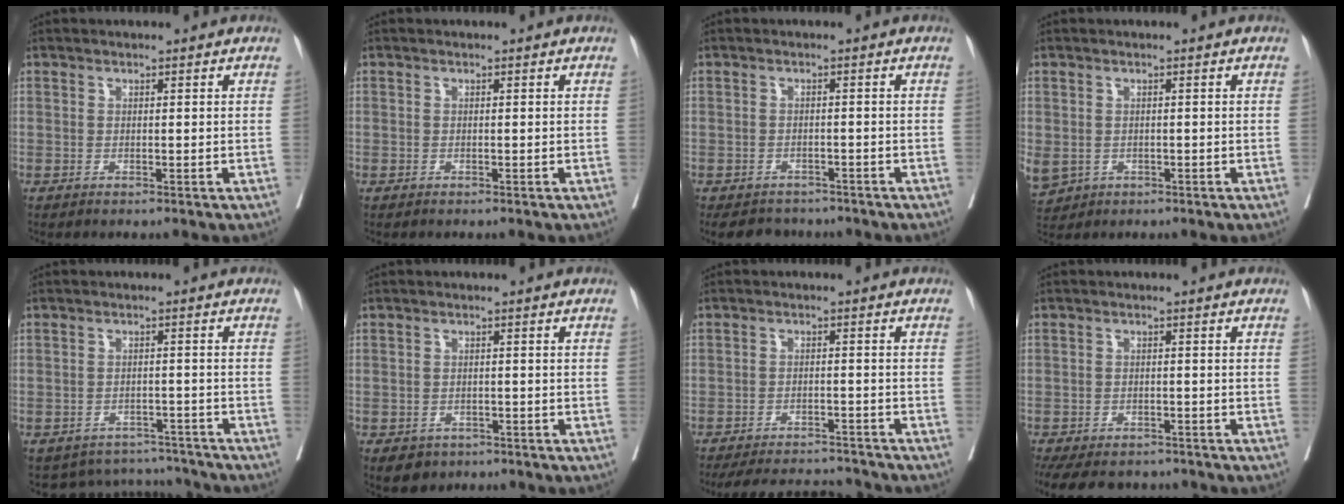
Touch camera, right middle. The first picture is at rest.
{"total": 0.0}
{"total": 5.8, "force": [-5.2, 2.4, 0.7], "torque": [-0.003, -0.004, -0.068]}
{"total": 7.1, "force": [-2.3, 6.1, 2.8], "torque": [-0.089, -0.004, -0.024]}
{"total": 7.4, "force": [-7.0, 2.2, -1.2], "torque": [0.022, 0.032, -0.088]}
{"total": 4.9, "force": [-3.5, 3.1, 1.5], "torque": [-0.021, 0.001, -0.046]}
{"total": 11.0, "force": [-10.5, 2.2, 2.3], "torque": [-0.040, 0.007, -0.146]}
{"total": 13.7, "force": [-11.2, 6.0, 5.1], "torque": [-0.133, -0.013, -0.146]}